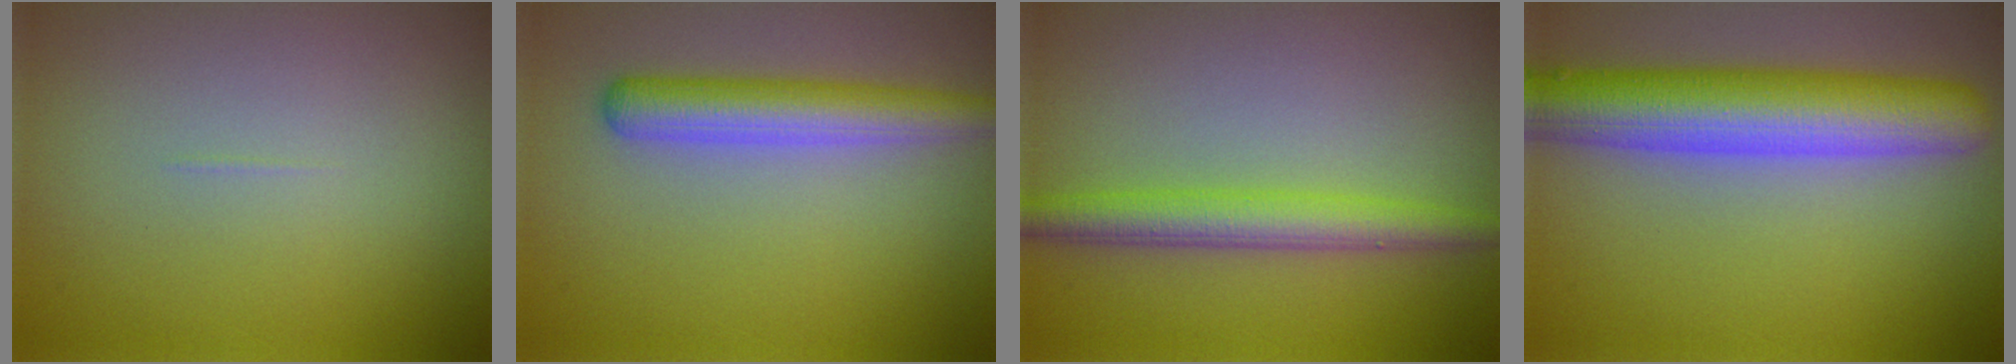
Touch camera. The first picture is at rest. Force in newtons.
{"total": 4.1, "press": 4.1, "slide": 0.1}
{"total": 3.6, "press": 3.6, "slide": 0.0}
{"total": 8.2, "press": 8.2, "slide": 0.4}